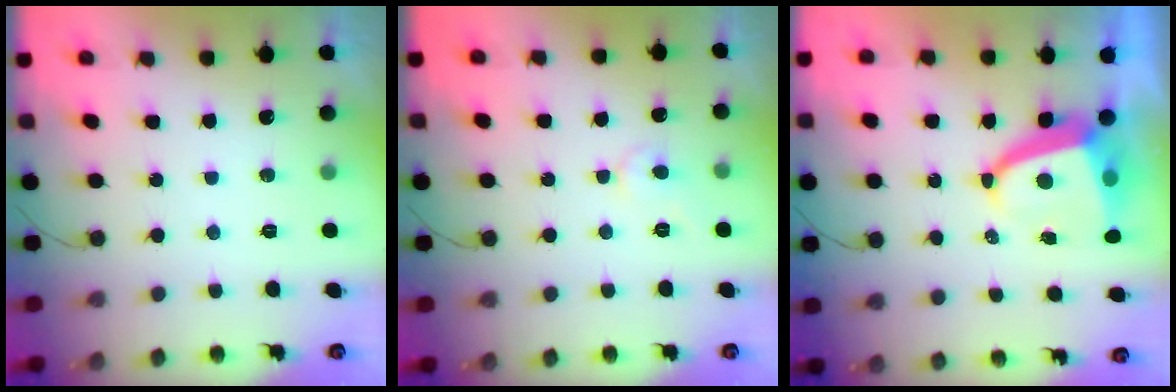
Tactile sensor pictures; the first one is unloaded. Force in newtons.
{"total": 4.4, "press": 4.4, "slide": 0.2}
{"total": 6.8, "press": 6.8, "slide": 1.0}